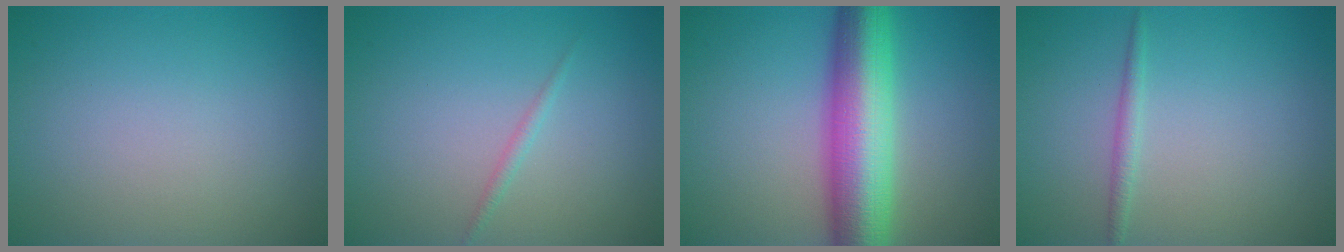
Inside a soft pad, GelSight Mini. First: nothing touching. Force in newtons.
{"total": 0.8, "press": 0.8, "slide": 0.1}
{"total": 9.9, "press": 9.9, "slide": 0.1}
{"total": 1.1, "press": 1.1, "slide": 0.1}